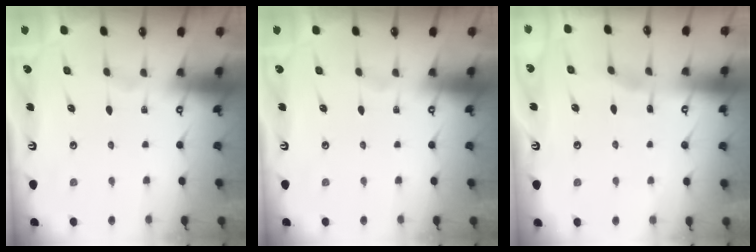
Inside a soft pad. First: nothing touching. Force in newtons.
{"total": 0.0}
{"total": 2.6, "press": 2.6, "slide": 0.4}